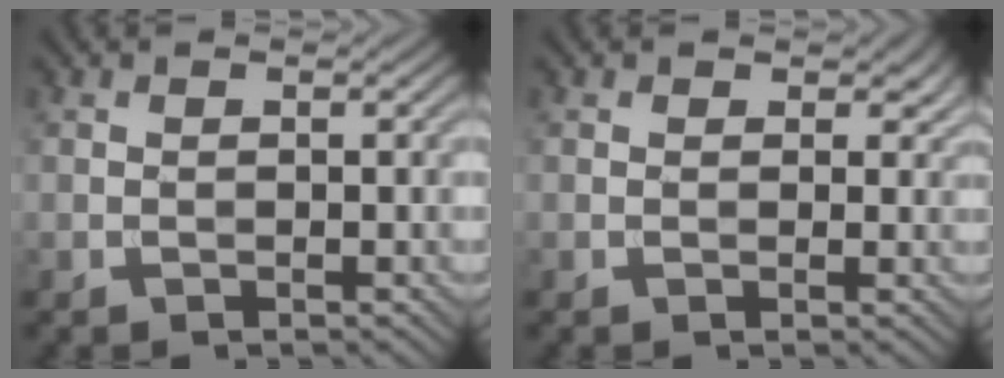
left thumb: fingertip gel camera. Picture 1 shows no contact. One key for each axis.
{"total": 1.8, "fx": 0.9, "fy": 1.3, "fz": 0.7, "tx": -0.014, "ty": -0.006, "tz": 0.012}